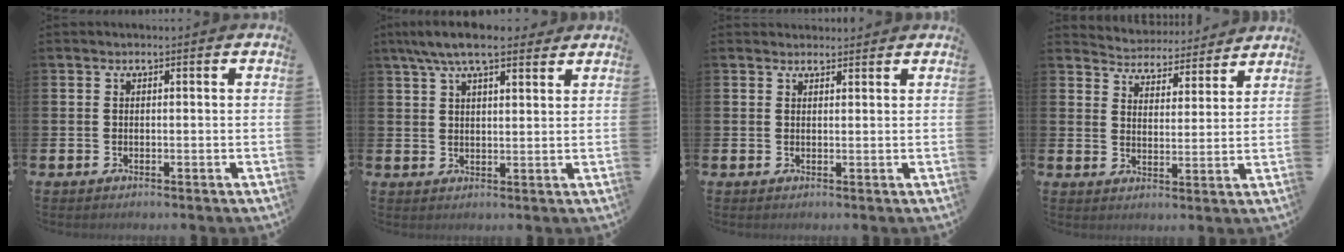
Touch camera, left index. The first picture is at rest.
{"total": 6.6, "force": [5.6, 1.6, 3.1], "torque": [-0.070, -0.010, 0.102]}
{"total": 1.8, "force": [1.7, 0.6, -0.1], "torque": [0.009, -0.004, 0.030]}
{"total": 4.6, "force": [4.5, 1.2, -0.5], "torque": [-0.010, -0.040, 0.075]}